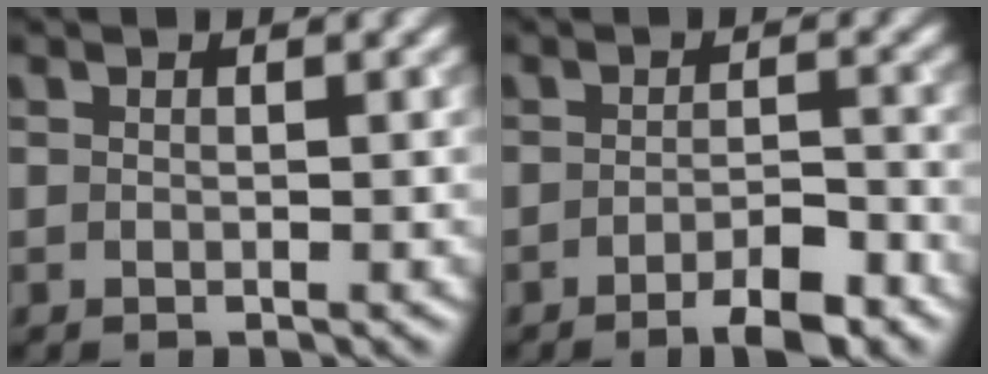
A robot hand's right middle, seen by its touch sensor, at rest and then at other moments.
{"total": 3.9, "force": [-2.5, 0.9, 2.8], "torque": [-0.045, 0.000, -0.040]}